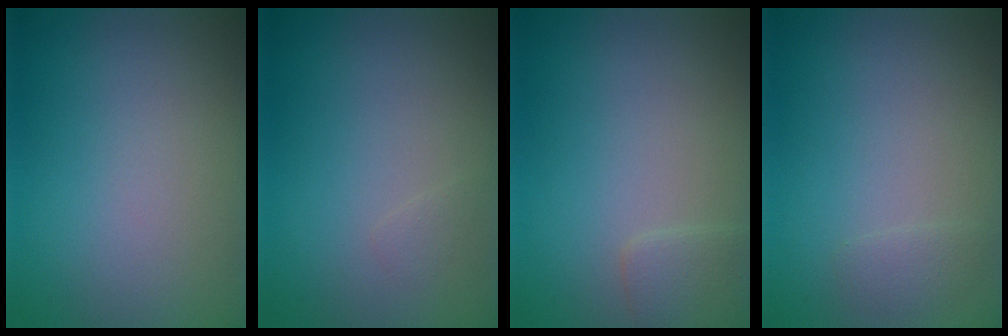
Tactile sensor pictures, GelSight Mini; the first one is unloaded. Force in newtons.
{"total": 0.5, "press": 0.5, "slide": 0.0}
{"total": 1.4, "press": 1.4, "slide": 0.0}
{"total": 0.9, "press": 0.9, "slide": 0.0}